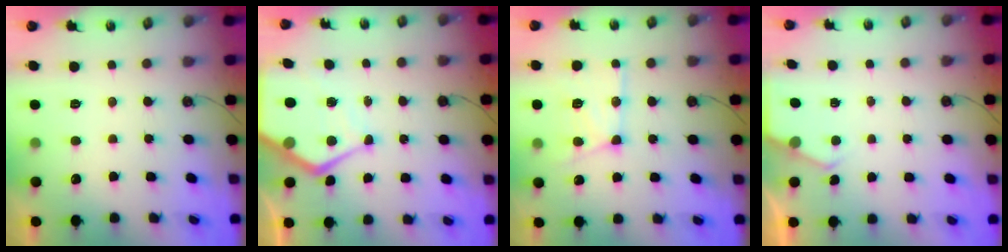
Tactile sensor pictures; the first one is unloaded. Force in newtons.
{"total": 11.6, "press": 11.6, "slide": 1.3}
{"total": 14.9, "press": 14.8, "slide": 1.2}
{"total": 2.3, "press": 2.3, "slide": 0.3}